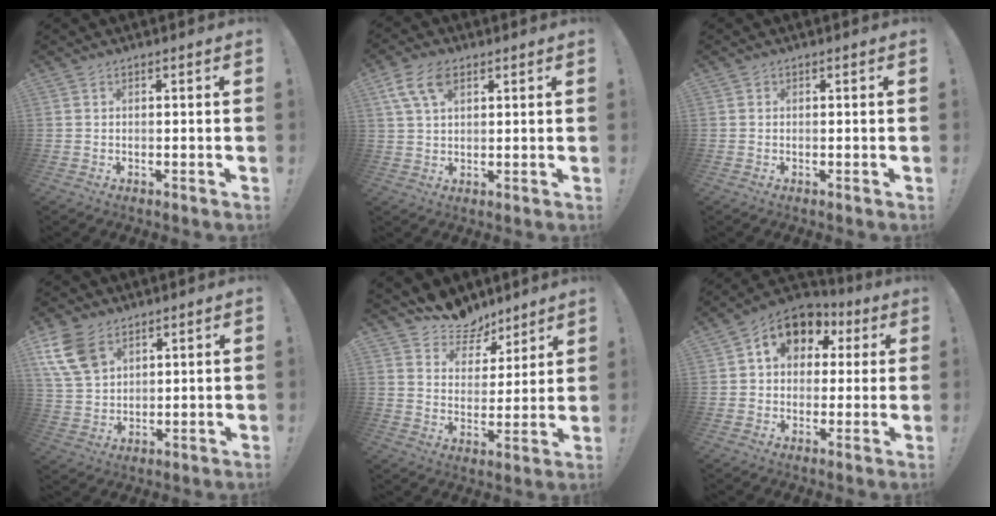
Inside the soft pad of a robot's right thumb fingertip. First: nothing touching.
{"total": 8.4, "force": [3.8, 4.8, 5.8], "torque": [-0.107, -0.002, 0.072]}
{"total": 0.0}
{"total": 12.0, "force": [6.4, 7.8, 6.4], "torque": [-0.126, -0.023, 0.129]}
{"total": 10.4, "force": [8.7, 5.4, 1.6], "torque": [-0.024, -0.072, 0.169]}
{"total": 11.1, "force": [4.2, 8.6, 5.7], "torque": [-0.084, -0.014, 0.082]}